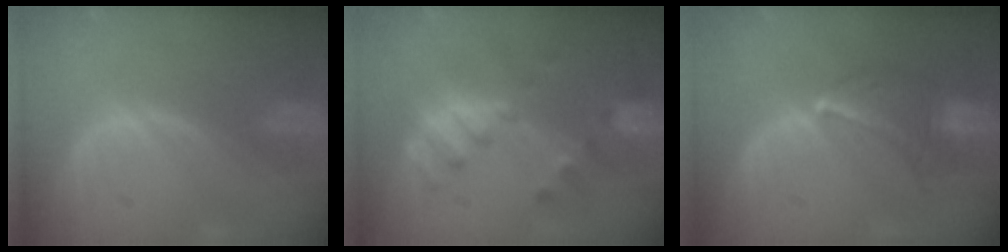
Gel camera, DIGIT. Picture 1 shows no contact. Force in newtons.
{"total": 7.6, "press": 6.8, "slide": 3.5}
{"total": 6.9, "press": 6.2, "slide": 2.8}